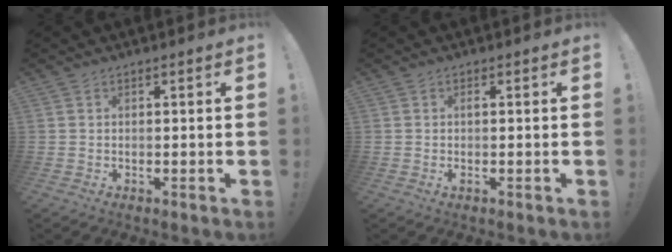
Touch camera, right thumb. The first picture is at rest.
{"total": 0.8, "force": [0.0, -0.3, 0.7], "torque": [-0.014, -0.001, -0.001]}